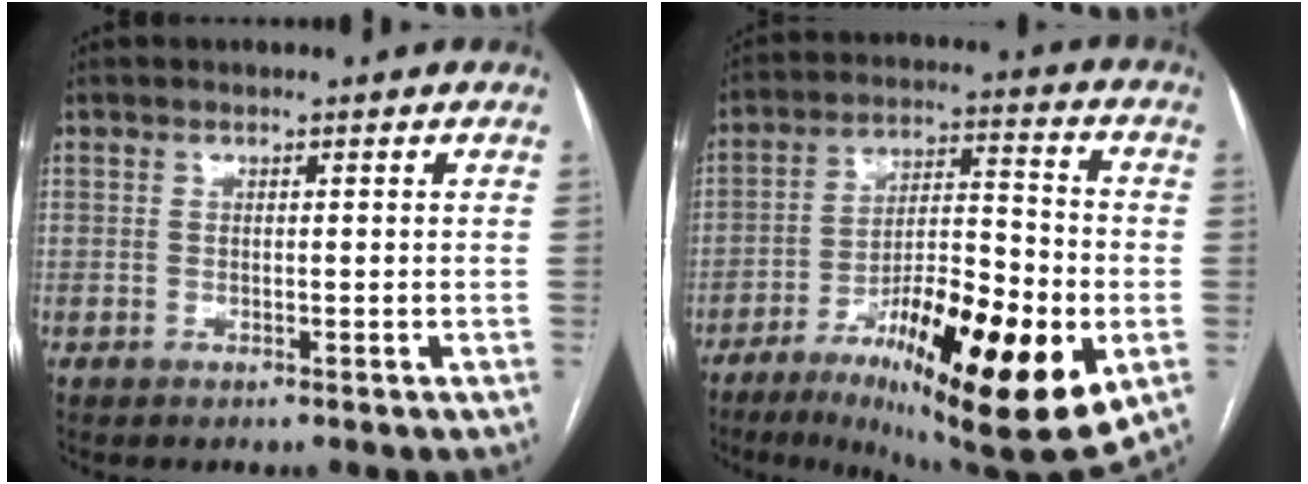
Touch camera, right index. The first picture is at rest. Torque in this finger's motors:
{"motor_torque": [1.45, -0.48, 0.58, 0.11]}